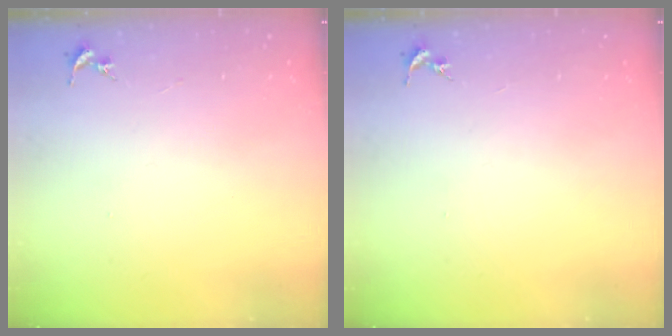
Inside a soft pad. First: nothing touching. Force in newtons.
{"total": 0.0}